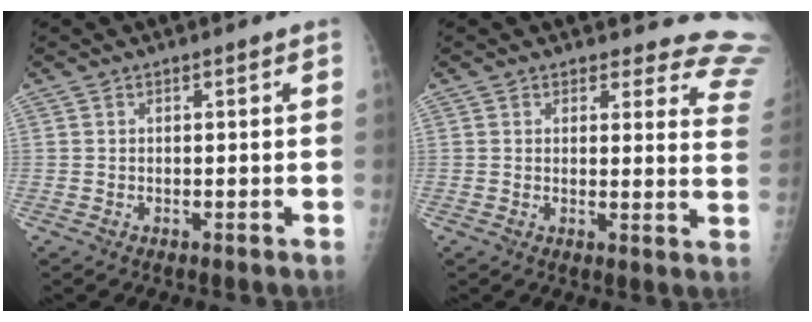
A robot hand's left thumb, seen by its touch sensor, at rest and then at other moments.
{"total": 13.0, "force": [12.4, 3.6, 0.5], "torque": [0.059, -0.118, 0.090]}